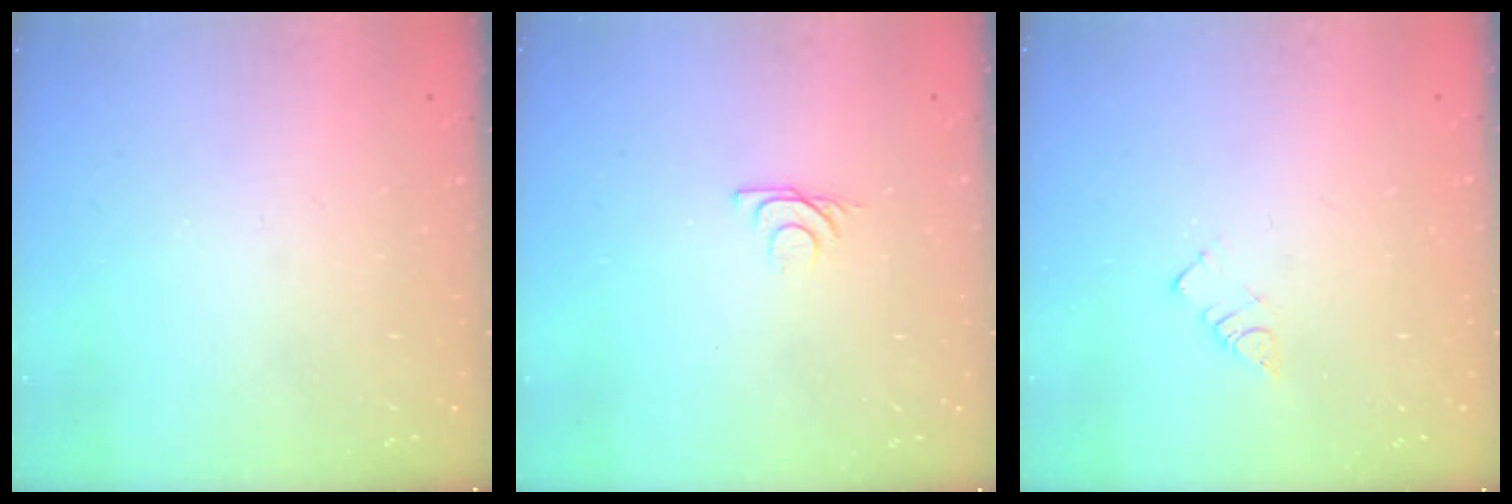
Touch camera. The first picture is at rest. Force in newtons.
{"total": 5.3, "press": 5.3, "slide": 0.9}
{"total": 2.7, "press": 2.7, "slide": 0.4}